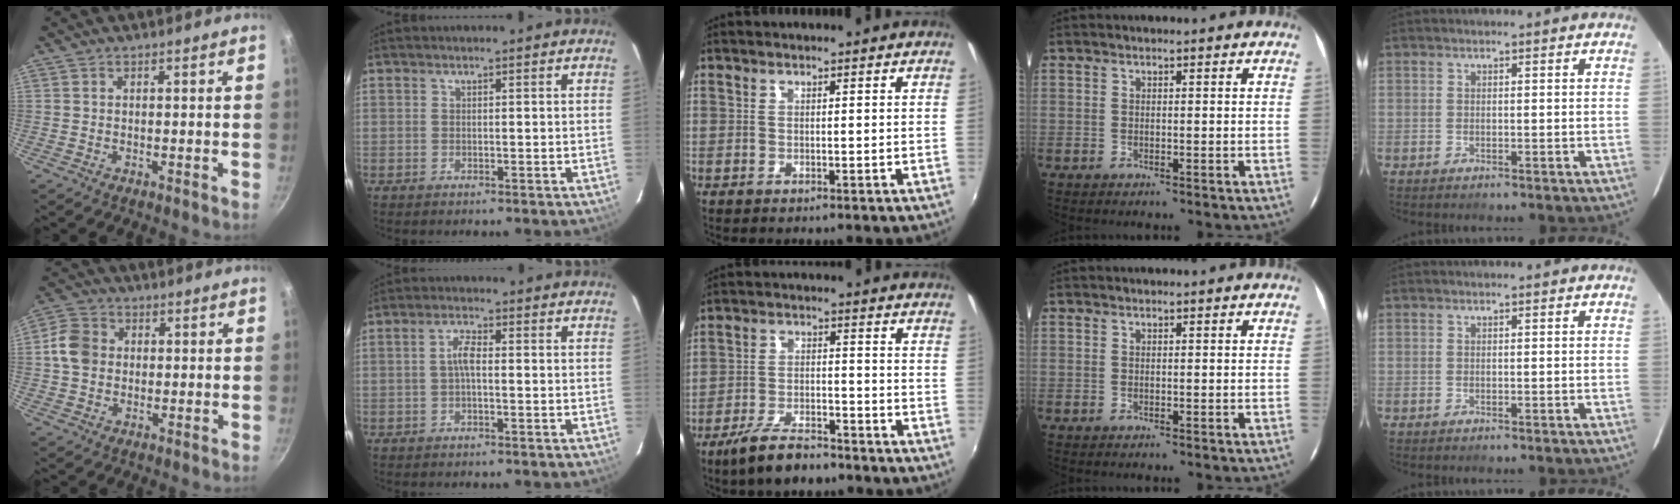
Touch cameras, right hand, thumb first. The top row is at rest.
{"thumb": {"total": 6.9, "force": [0.3, 5.9, 3.7], "torque": [-0.051, 0.011, -0.010]}, "index": {"total": 2.8, "force": [-0.3, 0.8, 2.6], "torque": [-0.053, 0.008, -0.005]}, "middle": {"total": 8.9, "force": [-6.9, 2.6, 4.9], "torque": [-0.111, -0.008, -0.119]}}